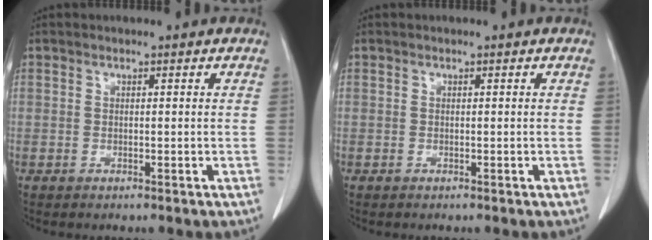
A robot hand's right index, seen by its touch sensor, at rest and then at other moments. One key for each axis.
{"total": 0.0}